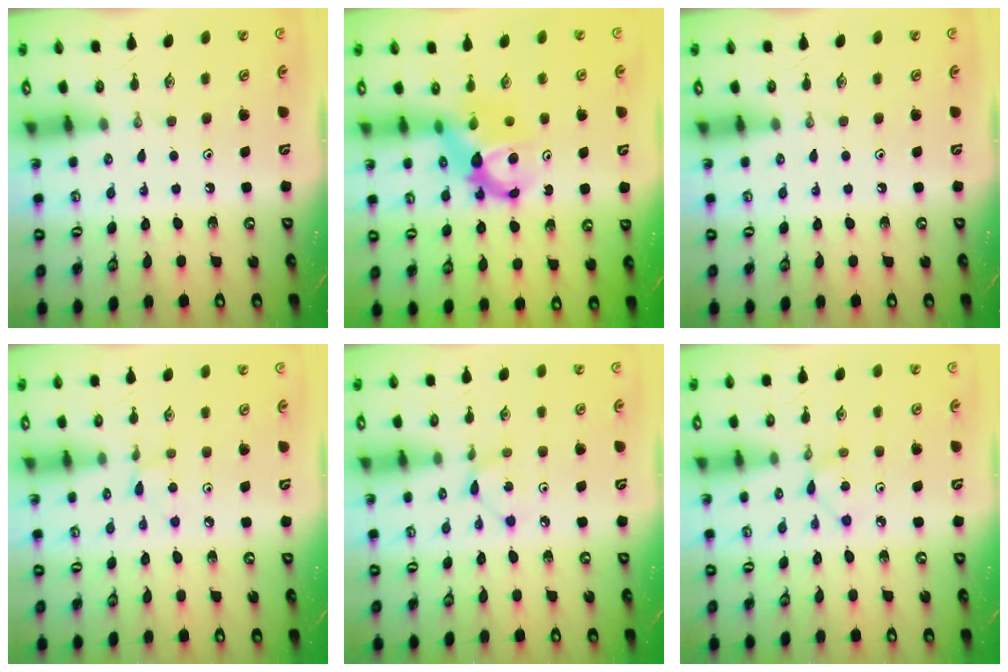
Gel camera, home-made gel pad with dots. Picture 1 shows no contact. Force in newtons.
{"total": 6.7, "press": 6.7, "slide": 0.4}
{"total": 0.0}
{"total": 2.4, "press": 2.4, "slide": 0.3}
{"total": 2.2, "press": 2.2, "slide": 0.3}
{"total": 1.9, "press": 1.9, "slide": 0.2}